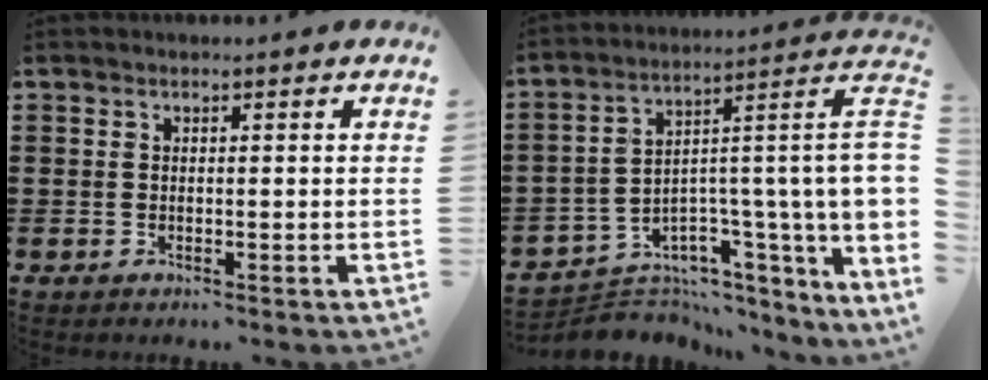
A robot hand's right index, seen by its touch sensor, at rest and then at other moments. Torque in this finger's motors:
{"motor_torque": [0.33, -0.22, 0.36, 0.11]}